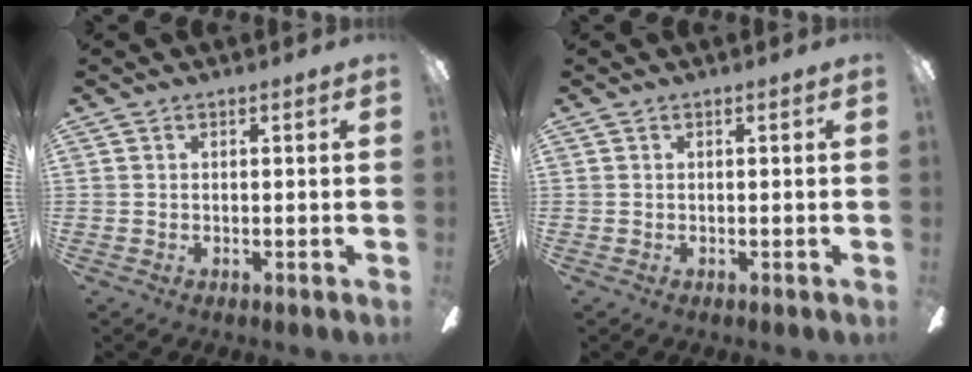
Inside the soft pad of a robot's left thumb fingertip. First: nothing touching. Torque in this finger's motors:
{"motor_torque": [0.01, 0.01, -0.05, 0.04, 0.00]}